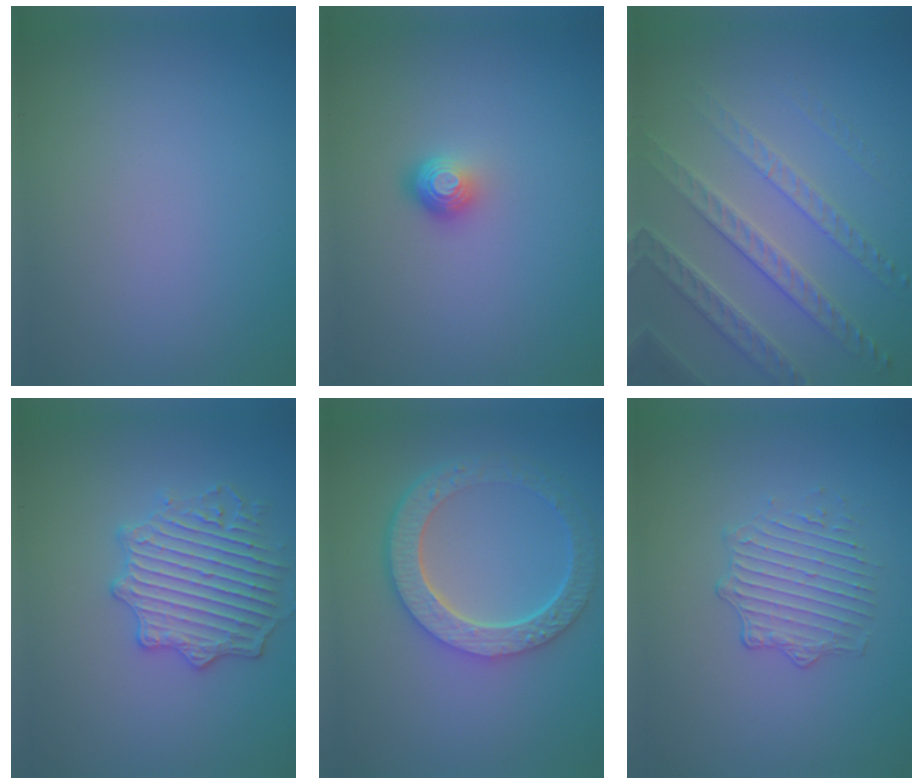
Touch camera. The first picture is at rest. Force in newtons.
{"total": 1.8, "press": 1.2, "slide": 1.3}
{"total": 5.0, "press": 4.2, "slide": 2.8}
{"total": 4.1, "press": 4.0, "slide": 0.5}
{"total": 6.0, "press": 4.6, "slide": 3.9}
{"total": 2.3, "press": 1.6, "slide": 1.6}